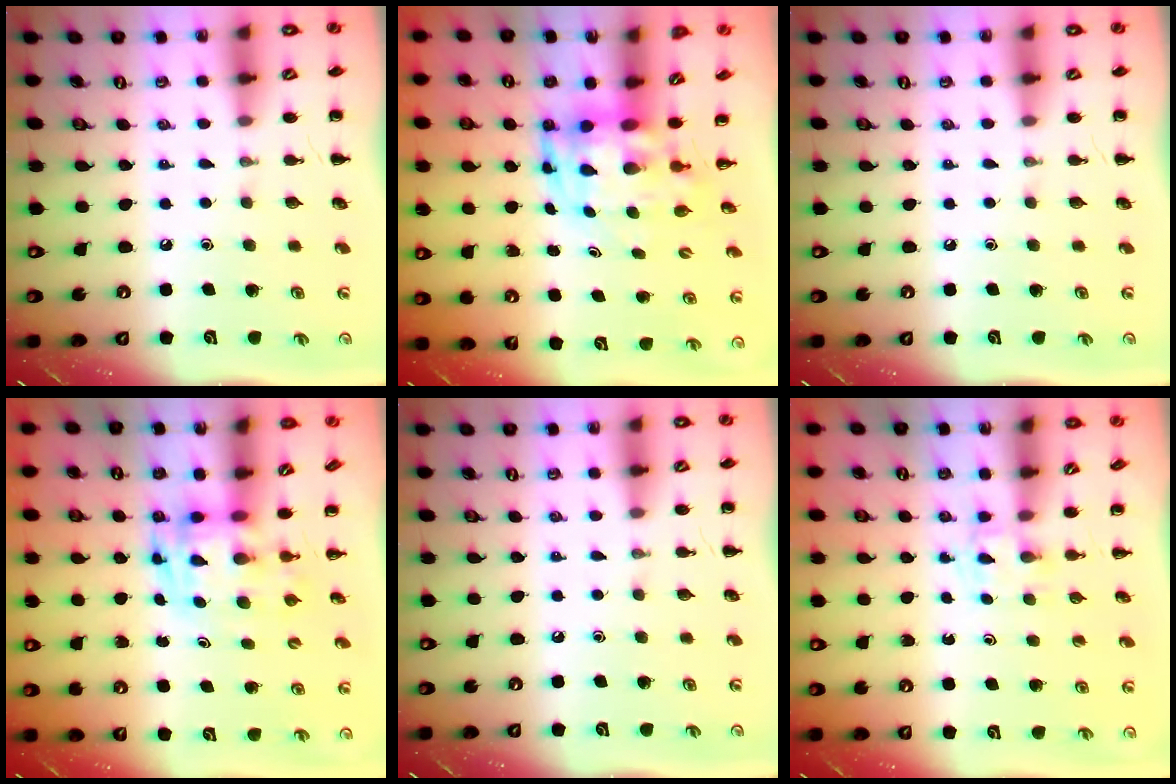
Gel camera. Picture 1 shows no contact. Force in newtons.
{"total": 4.5, "press": 4.3, "slide": 1.3}
{"total": 0.0}
{"total": 3.4, "press": 3.4, "slide": 0.6}
{"total": 0.0}
{"total": 2.2, "press": 1.9, "slide": 1.1}